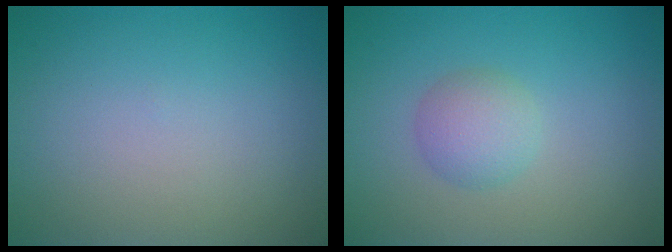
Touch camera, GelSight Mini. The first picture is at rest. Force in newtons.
{"total": 2.5, "press": 2.5, "slide": 0.0}